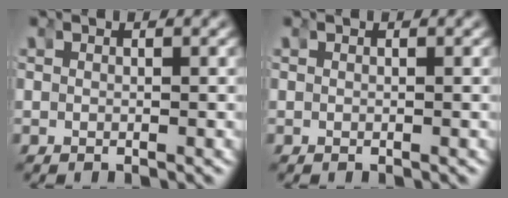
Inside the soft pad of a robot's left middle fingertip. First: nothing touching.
{"total": 0.0}